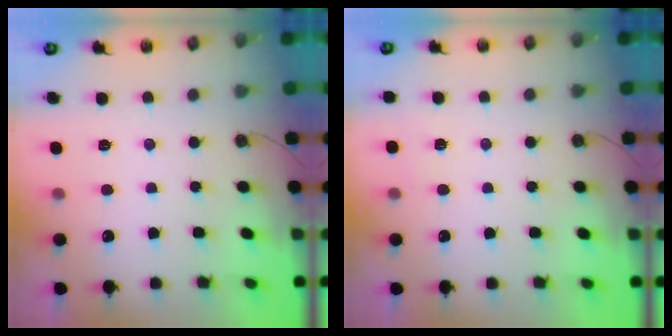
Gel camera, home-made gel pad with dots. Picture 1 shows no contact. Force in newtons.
{"total": 2.2, "press": 2.1, "slide": 0.2}